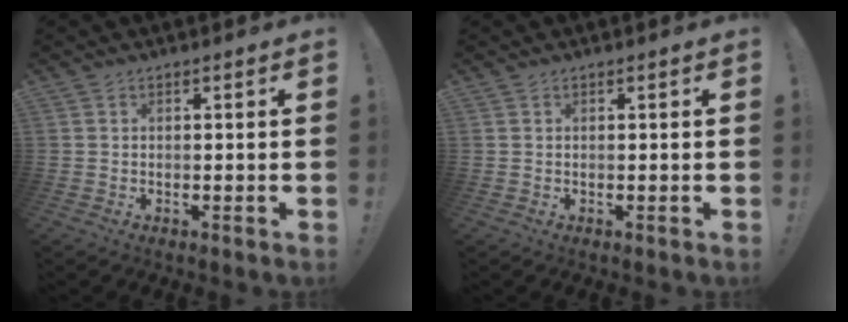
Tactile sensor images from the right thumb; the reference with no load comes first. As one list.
[{"total": 0.0}]